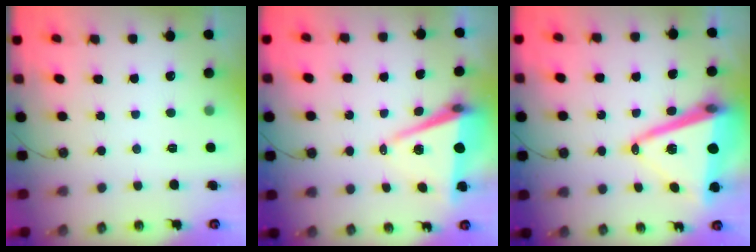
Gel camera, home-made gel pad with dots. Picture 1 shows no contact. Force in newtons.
{"total": 8.4, "press": 7.4, "slide": 4.1}
{"total": 16.6, "press": 16.1, "slide": 4.0}